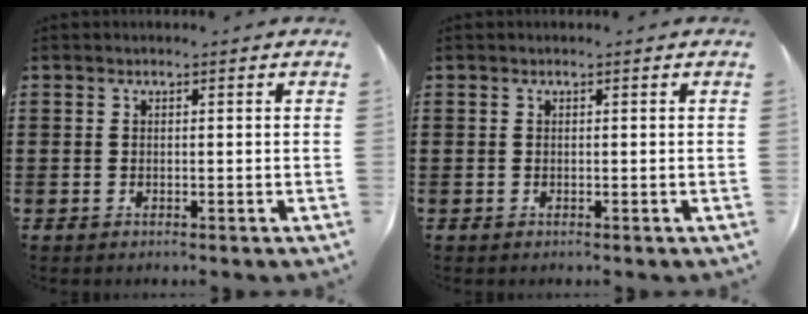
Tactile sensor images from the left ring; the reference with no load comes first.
{"total": 0.0}